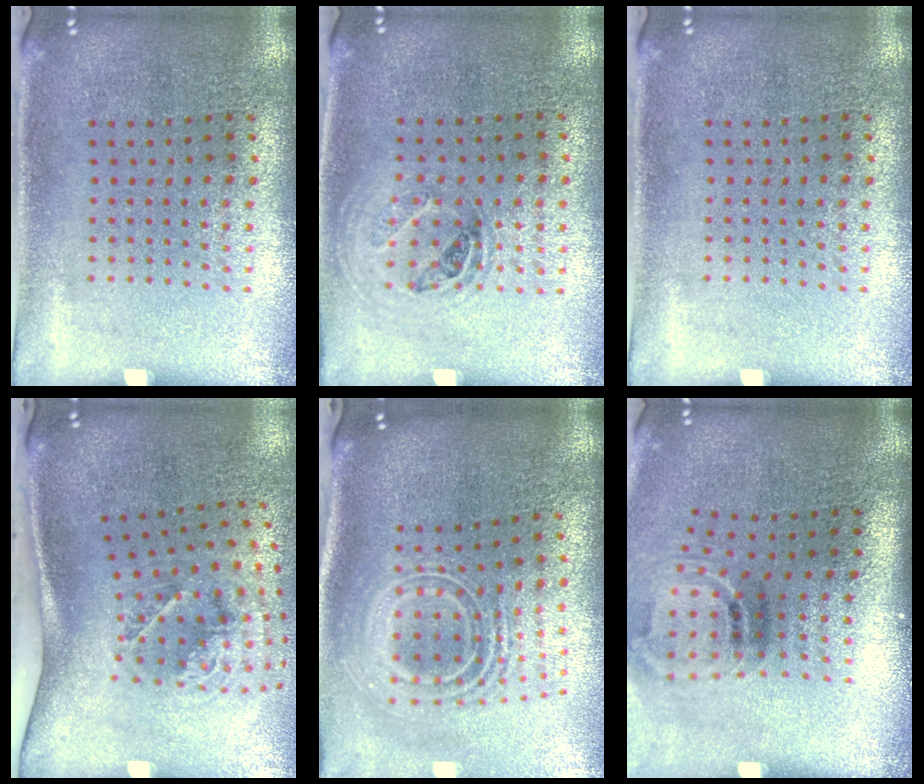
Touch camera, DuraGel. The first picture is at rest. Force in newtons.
{"total": 1.1, "press": 0.9, "slide": 0.6}
{"total": 0.0}
{"total": 2.0, "press": 1.3, "slide": 1.5}
{"total": 2.7, "press": 1.8, "slide": 1.9}
{"total": 1.9, "press": 1.2, "slide": 1.5}